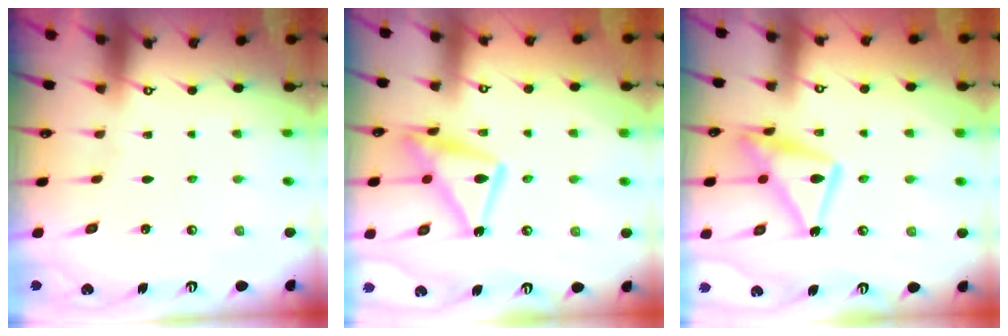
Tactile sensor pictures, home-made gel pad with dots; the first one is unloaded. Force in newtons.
{"total": 16.8, "press": 16.8, "slide": 1.0}
{"total": 16.8, "press": 16.8, "slide": 1.0}